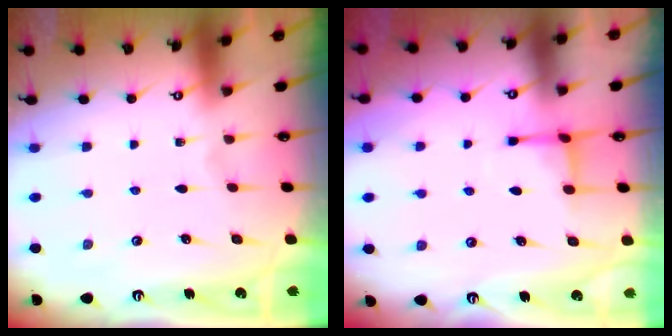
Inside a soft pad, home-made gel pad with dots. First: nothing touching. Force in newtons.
{"total": 2.8, "press": 2.7, "slide": 0.6}